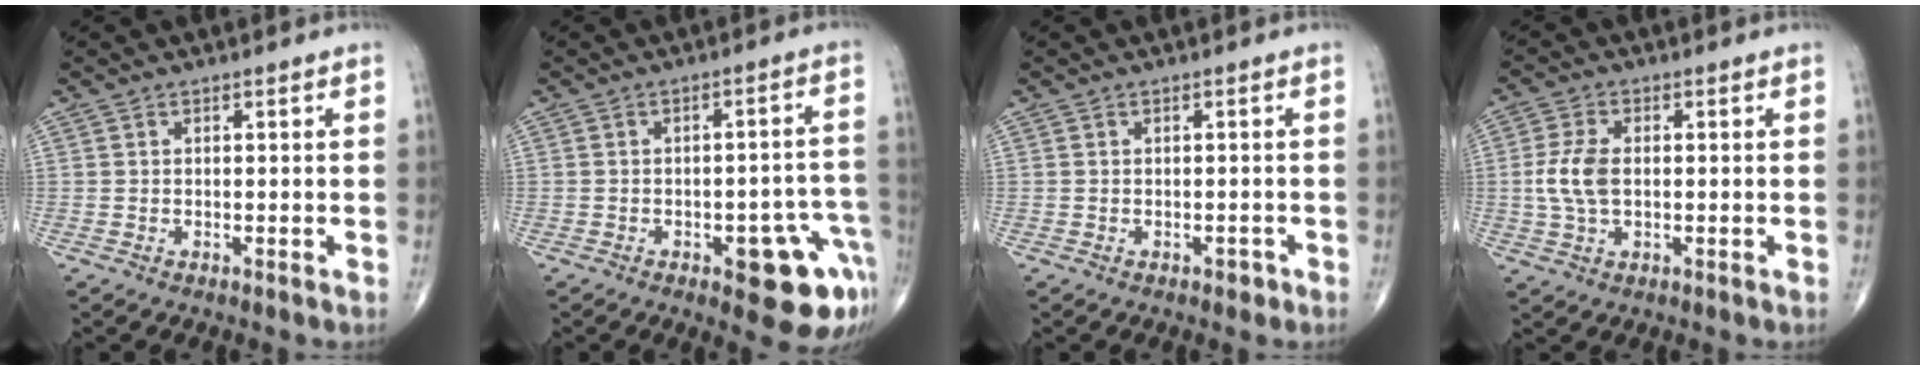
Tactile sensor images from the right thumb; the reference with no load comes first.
{"total": 12.2, "force": [-5.3, 4.5, 10.0], "torque": [-0.083, 0.035, -0.055]}
{"total": 1.2, "force": [-0.6, 0.8, 0.6], "torque": [-0.004, 0.004, -0.008]}
{"total": 6.5, "force": [0.0, 3.7, 5.3], "torque": [-0.122, 0.004, -0.002]}